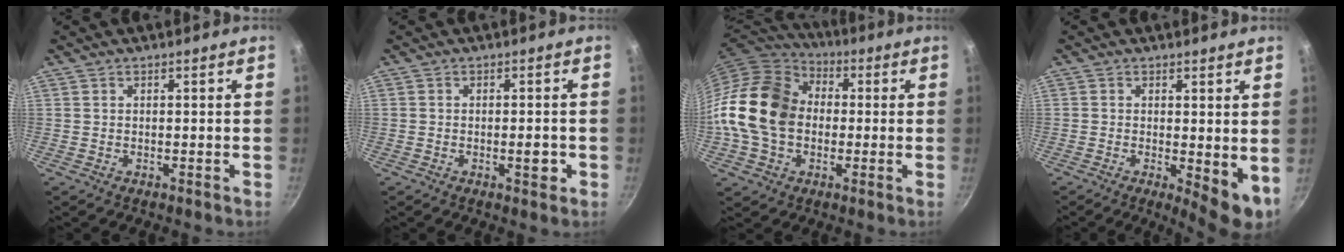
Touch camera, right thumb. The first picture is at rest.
{"total": 3.0, "force": [-1.0, 1.2, 2.6], "torque": [-0.023, 0.008, -0.013]}
{"total": 19.0, "force": [-0.2, 14.4, 12.4], "torque": [-0.216, 0.035, -0.014]}
{"total": 7.1, "force": [-0.3, 2.6, 6.5], "torque": [-0.083, -0.012, -0.001]}